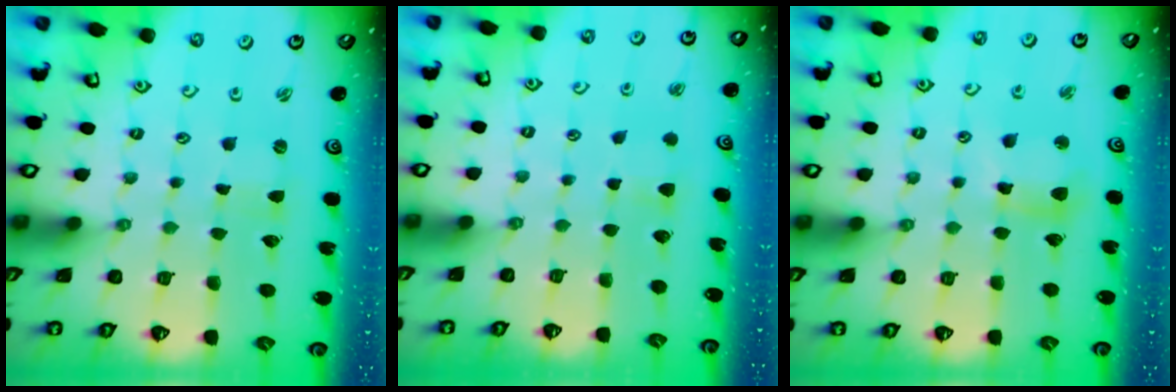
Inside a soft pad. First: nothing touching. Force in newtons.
{"total": 3.9, "press": 3.9, "slide": 0.6}
{"total": 8.5, "press": 8.3, "slide": 1.4}